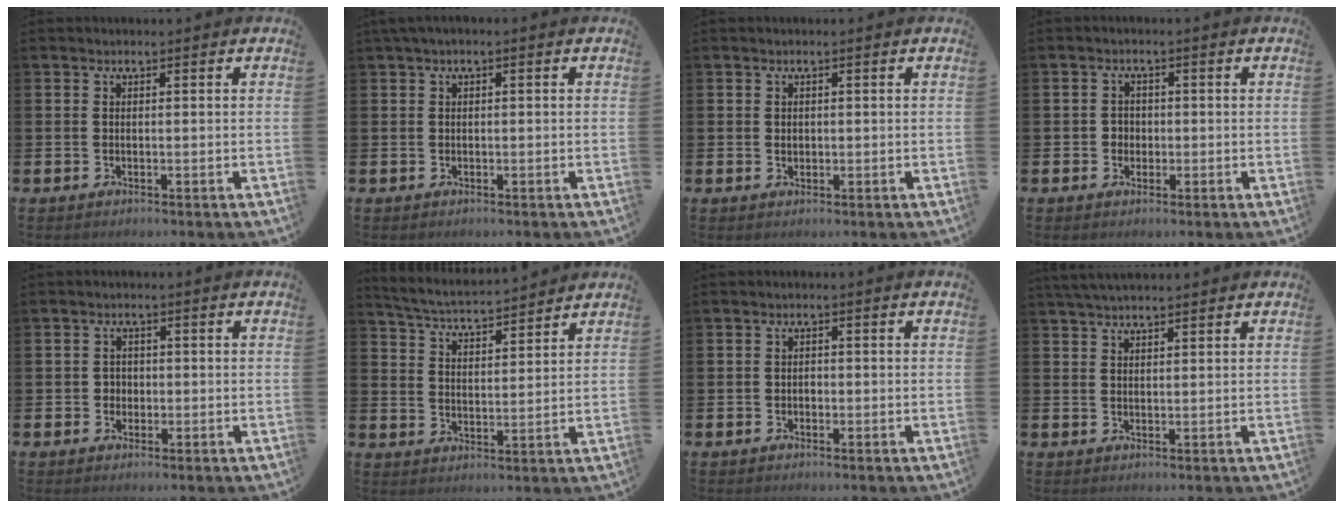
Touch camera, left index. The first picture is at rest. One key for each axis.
{"total": 0.7, "fx": -0.1, "fy": 0.2, "fz": 0.6, "tx": -0.017, "ty": 0.006, "tz": -0.003}
{"total": 0.8, "fx": 0.4, "fy": 0.6, "fz": 0.3, "tx": 0.003, "ty": 0.002, "tz": 0.005}
{"total": 1.8, "fx": -0.1, "fy": 1.8, "fz": 0.4, "tx": -0.003, "ty": 0.006, "tz": -0.009}
{"total": 1.6, "fx": -0.1, "fy": 1.6, "fz": 0.3, "tx": -0.001, "ty": 0.005, "tz": -0.007}
{"total": 4.8, "fx": 4.8, "fy": 0.1, "fz": 0.5, "tx": -0.036, "ty": -0.034, "tz": 0.084}
{"total": 0.8, "fx": -0.4, "fy": 0.7, "fz": 0.3, "tx": -0.004, "ty": 0.003, "tz": -0.009}
{"total": 3.0, "fx": 2.7, "fy": 0.5, "fz": 1.1, "tx": -0.025, "ty": -0.003, "tz": 0.049}